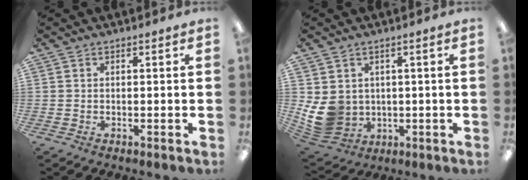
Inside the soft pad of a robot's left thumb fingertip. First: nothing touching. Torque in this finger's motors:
{"motor_torque": [1.05, 1.05, 0.56, -0.68, 0.09]}